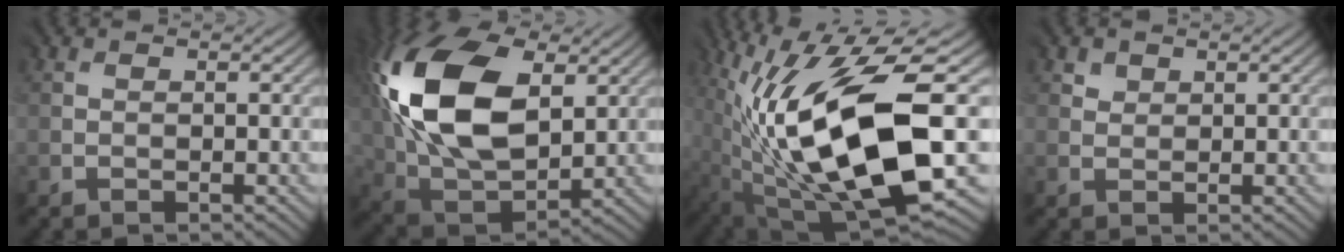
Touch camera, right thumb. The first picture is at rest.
{"total": 17.9, "force": [4.7, 11.2, 13.2], "torque": [-0.315, 0.022, 0.086]}
{"total": 17.1, "force": [-1.8, 7.0, 15.5], "torque": [-0.310, -0.013, -0.019]}
{"total": 1.2, "force": [0.9, 0.7, -0.5], "torque": [0.011, -0.001, 0.018]}